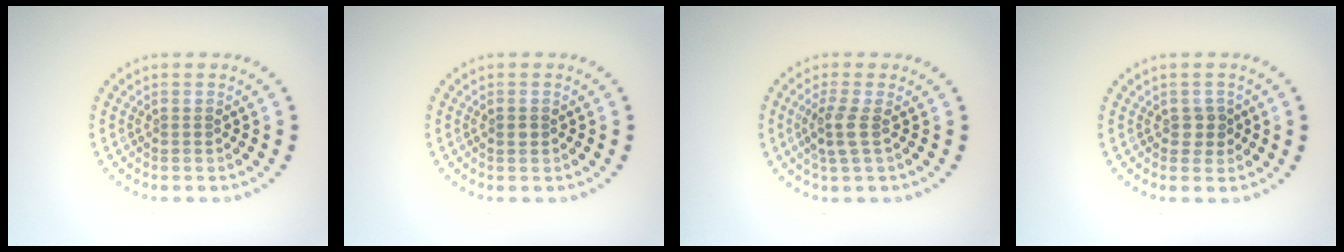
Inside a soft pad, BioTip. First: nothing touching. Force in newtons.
{"total": 1.1, "press": 1.1, "slide": 0.1}
{"total": 2.0, "press": 1.7, "slide": 1.1}
{"total": 1.4, "press": 1.3, "slide": 0.4}